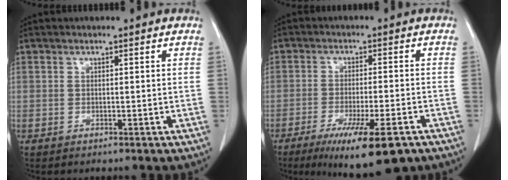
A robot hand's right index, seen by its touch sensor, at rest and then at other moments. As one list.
[{"total": 12.7, "force": [-8.2, 2.0, 9.5], "torque": [-0.137, -0.027, -0.119]}]